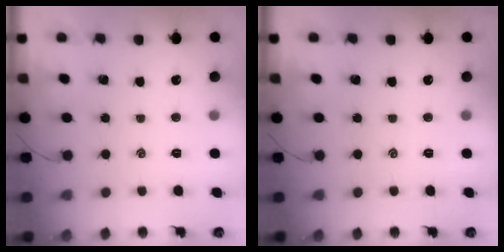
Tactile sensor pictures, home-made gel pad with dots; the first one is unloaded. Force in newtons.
{"total": 0.0}